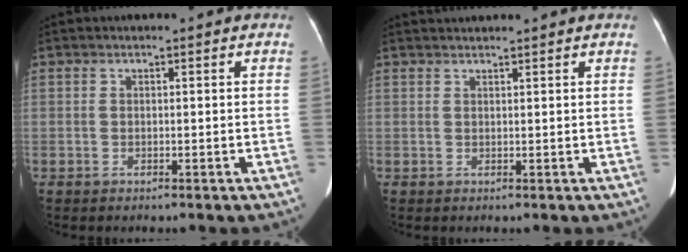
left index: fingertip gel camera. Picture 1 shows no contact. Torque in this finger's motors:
{"motor_torque": [0.91, -1.23, 0.13, 0.06]}